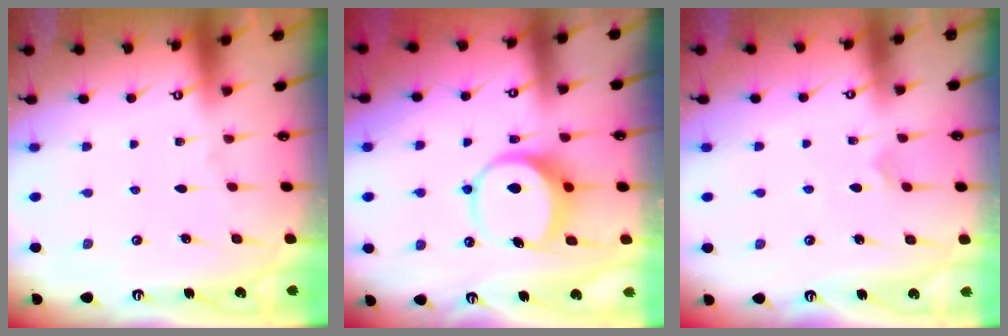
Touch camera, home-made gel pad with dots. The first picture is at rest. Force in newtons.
{"total": 7.6, "press": 7.5, "slide": 1.3}
{"total": 4.0, "press": 4.0, "slide": 0.3}